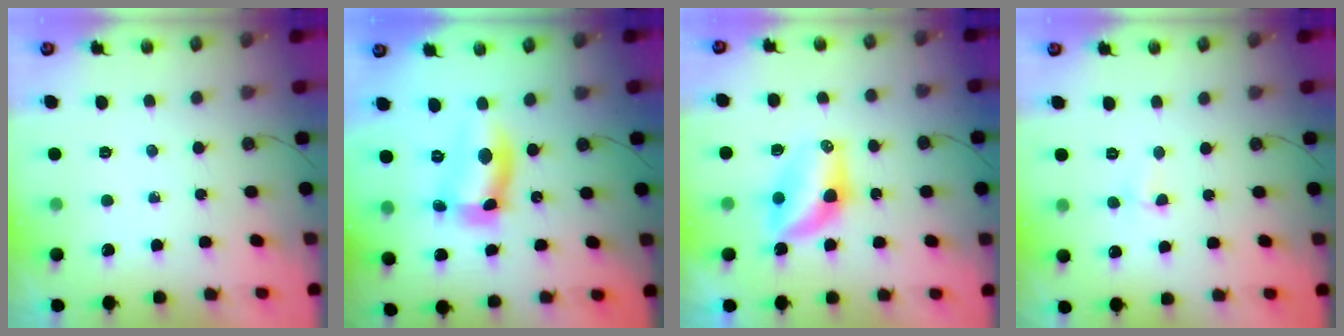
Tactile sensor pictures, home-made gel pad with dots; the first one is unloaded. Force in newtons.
{"total": 12.1, "press": 11.7, "slide": 3.1}
{"total": 7.3, "press": 7.3, "slide": 0.3}
{"total": 2.0, "press": 1.9, "slide": 0.5}